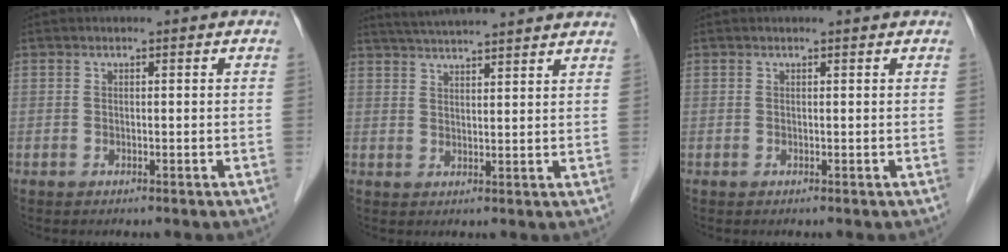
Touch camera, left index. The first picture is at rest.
{"total": 12.9, "force": [11.7, 0.5, 5.4], "torque": [-0.091, 0.034, 0.159]}
{"total": 0.9, "force": [0.8, 0.0, 0.2], "torque": [-0.010, 0.003, 0.007]}